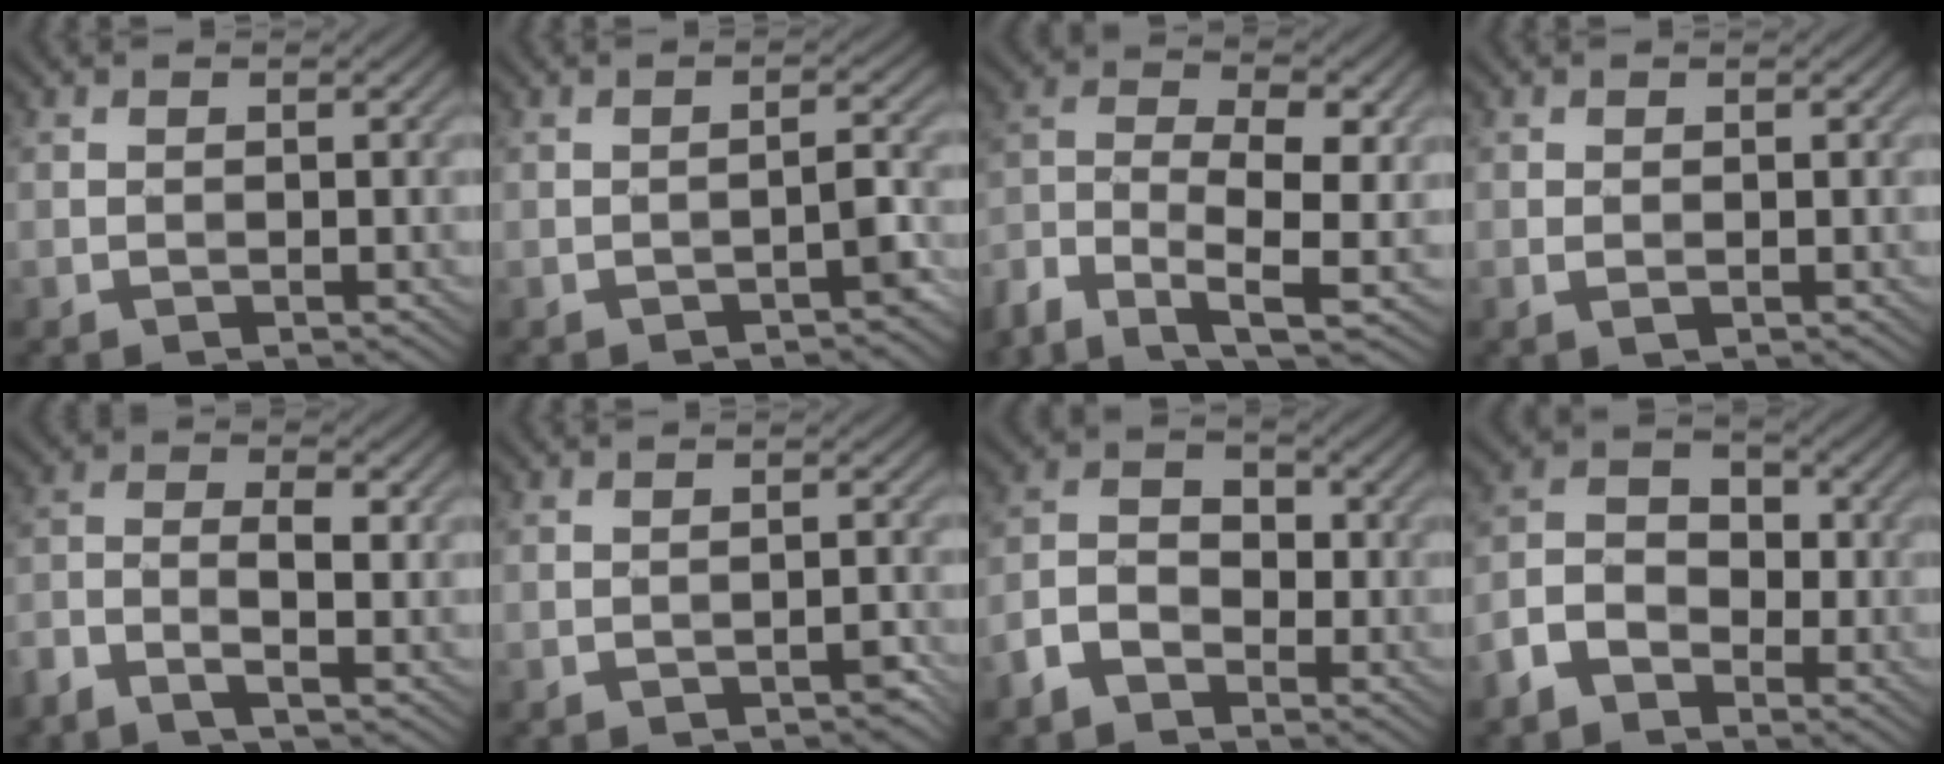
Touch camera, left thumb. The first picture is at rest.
{"total": 2.6, "force": [-1.7, 0.5, 1.8], "torque": [-0.026, 0.012, -0.029]}
{"total": 9.1, "force": [-4.4, 4.3, 6.8], "torque": [-0.137, -0.007, -0.095]}
{"total": 1.0, "force": [-0.1, 0.5, 0.8], "torque": [-0.015, -0.002, -0.001]}
{"total": 4.6, "force": [-2.4, 1.5, 3.7], "torque": [-0.080, 0.000, -0.054]}
{"total": 1.3, "force": [-1.0, 0.3, 0.8], "torque": [-0.009, 0.003, -0.013]}
{"total": 5.0, "force": [-3.0, 3.2, 2.5], "torque": [-0.051, 0.004, -0.072]}
{"total": 5.7, "force": [-3.2, 3.9, 2.7], "torque": [-0.059, 0.004, -0.073]}